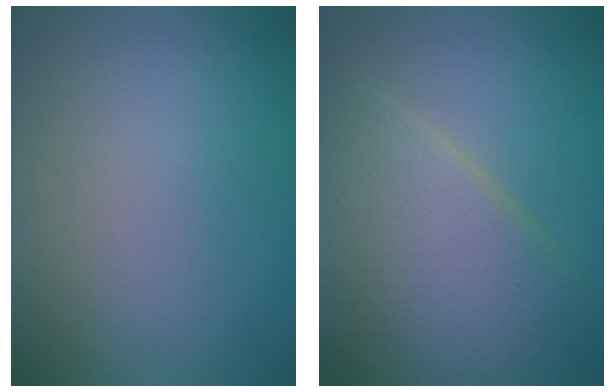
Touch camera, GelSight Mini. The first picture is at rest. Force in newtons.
{"total": 8.6, "press": 8.6, "slide": 0.4}